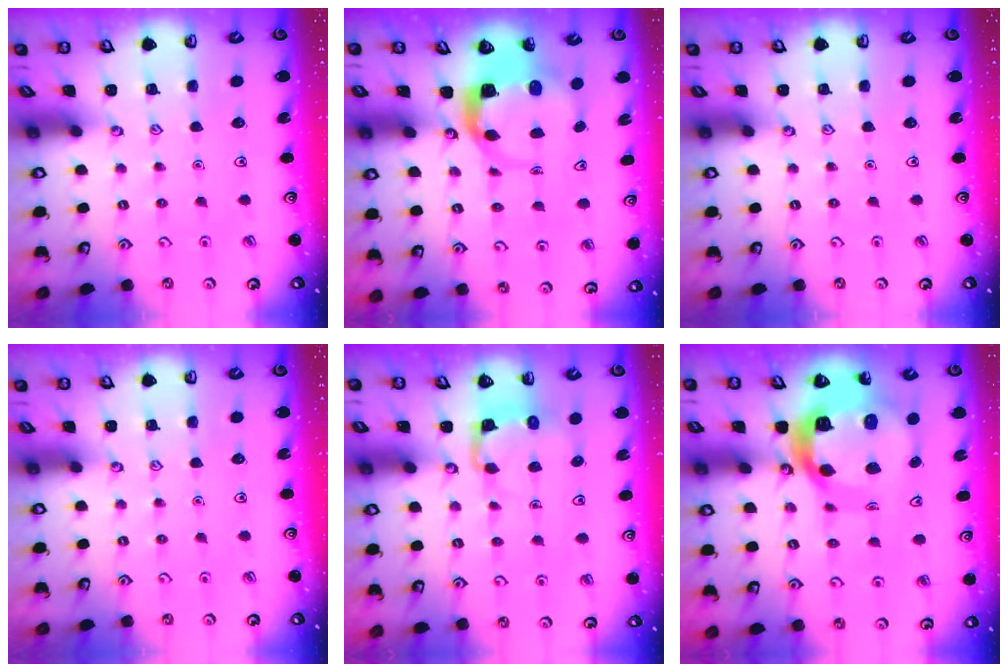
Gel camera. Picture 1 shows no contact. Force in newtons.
{"total": 6.2, "press": 6.2, "slide": 0.6}
{"total": 0.0}
{"total": 0.0}
{"total": 4.2, "press": 4.2, "slide": 0.2}
{"total": 16.4, "press": 16.3, "slide": 1.8}